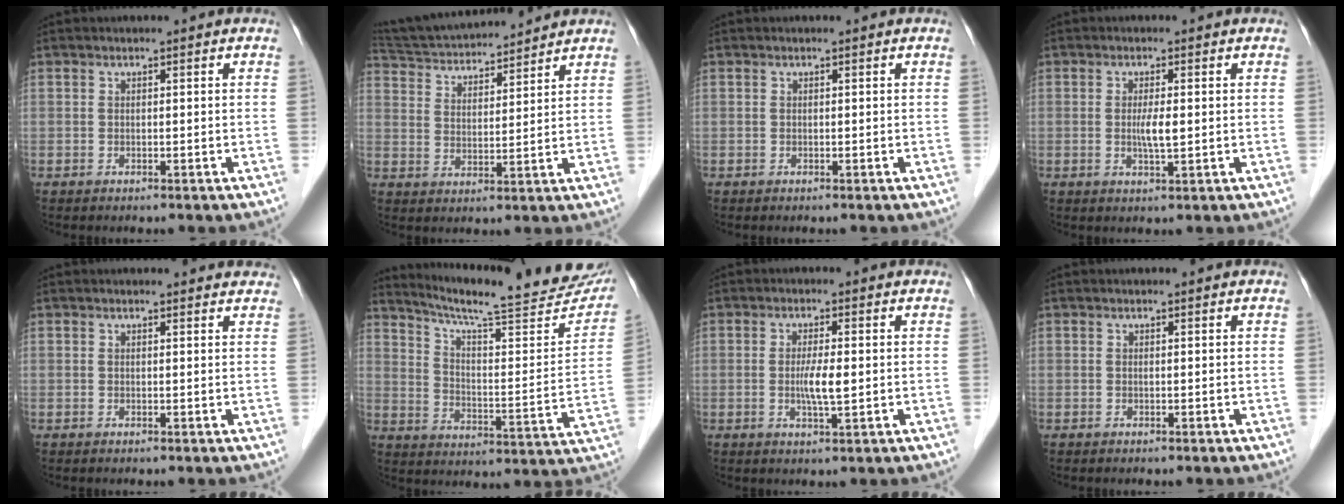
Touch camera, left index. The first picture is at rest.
{"total": 15.1, "force": [14.0, 2.1, 5.1], "torque": [-0.095, 0.033, 0.236]}
{"total": 0.0}
{"total": 2.8, "force": [-0.2, 0.3, 2.8], "torque": [-0.057, -0.007, -0.001]}
{"total": 4.4, "force": [4.2, 1.0, 0.6], "torque": [-0.002, 0.002, 0.032]}
{"total": 25.6, "force": [22.7, 2.6, 11.6], "torque": [-0.174, -0.059, 0.299]}
{"total": 3.8, "force": [-0.3, 0.4, 3.8], "torque": [-0.076, -0.008, -0.004]}
{"total": 0.0}